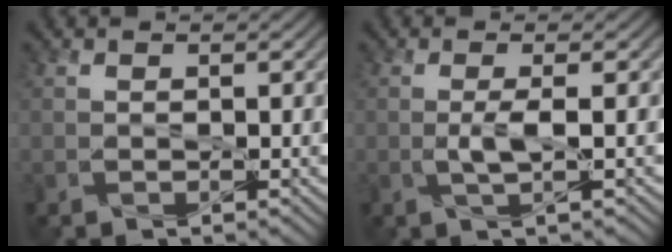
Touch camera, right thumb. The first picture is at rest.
{"total": 2.4, "force": [-0.1, 0.3, 2.3], "torque": [-0.048, 0.003, -0.006]}